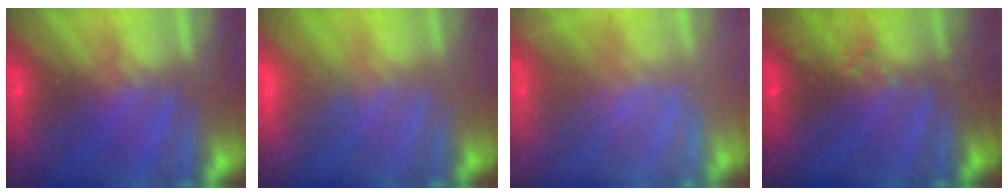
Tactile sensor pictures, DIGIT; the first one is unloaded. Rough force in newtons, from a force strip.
{"total": 2.9}
{"total": 2.6}
{"total": 2.9}